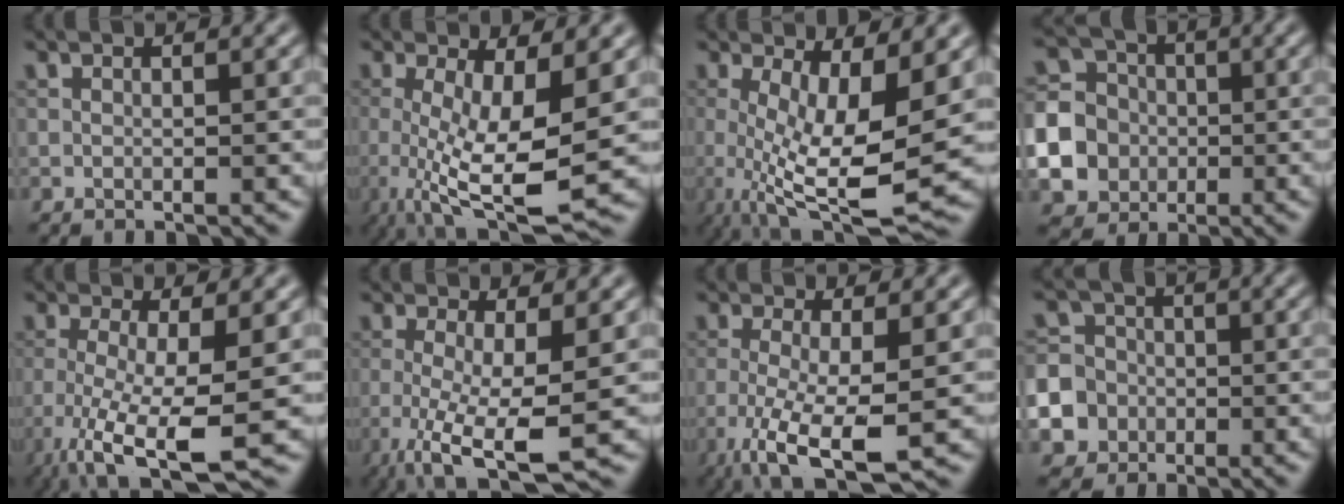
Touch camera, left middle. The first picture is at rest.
{"total": 8.8, "force": [-1.3, 2.4, 8.4], "torque": [-0.161, -0.023, -0.020]}
{"total": 9.6, "force": [-0.9, 2.9, 9.1], "torque": [-0.165, -0.017, -0.011]}
{"total": 15.9, "force": [-3.7, 14.9, 4.1], "torque": [-0.146, -0.027, -0.088]}
{"total": 8.1, "force": [-2.8, 2.0, 7.3], "torque": [-0.145, -0.024, -0.046]}
{"total": 7.2, "force": [-1.8, 1.8, 6.7], "torque": [-0.130, -0.020, -0.029]}
{"total": 7.3, "force": [-2.6, 2.0, 6.5], "torque": [-0.137, -0.018, -0.044]}
{"total": 11.7, "force": [-4.5, 10.6, 2.3], "torque": [-0.079, -0.024, -0.101]}